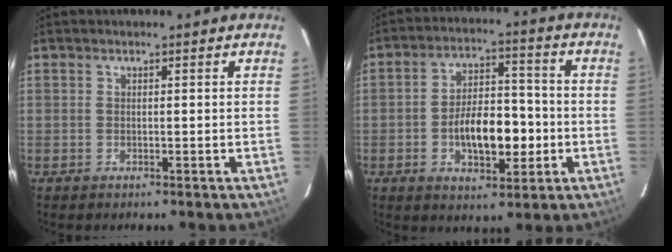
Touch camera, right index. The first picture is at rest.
{"total": 11.7, "force": [-2.9, 5.8, 9.7], "torque": [-0.177, 0.014, -0.038]}